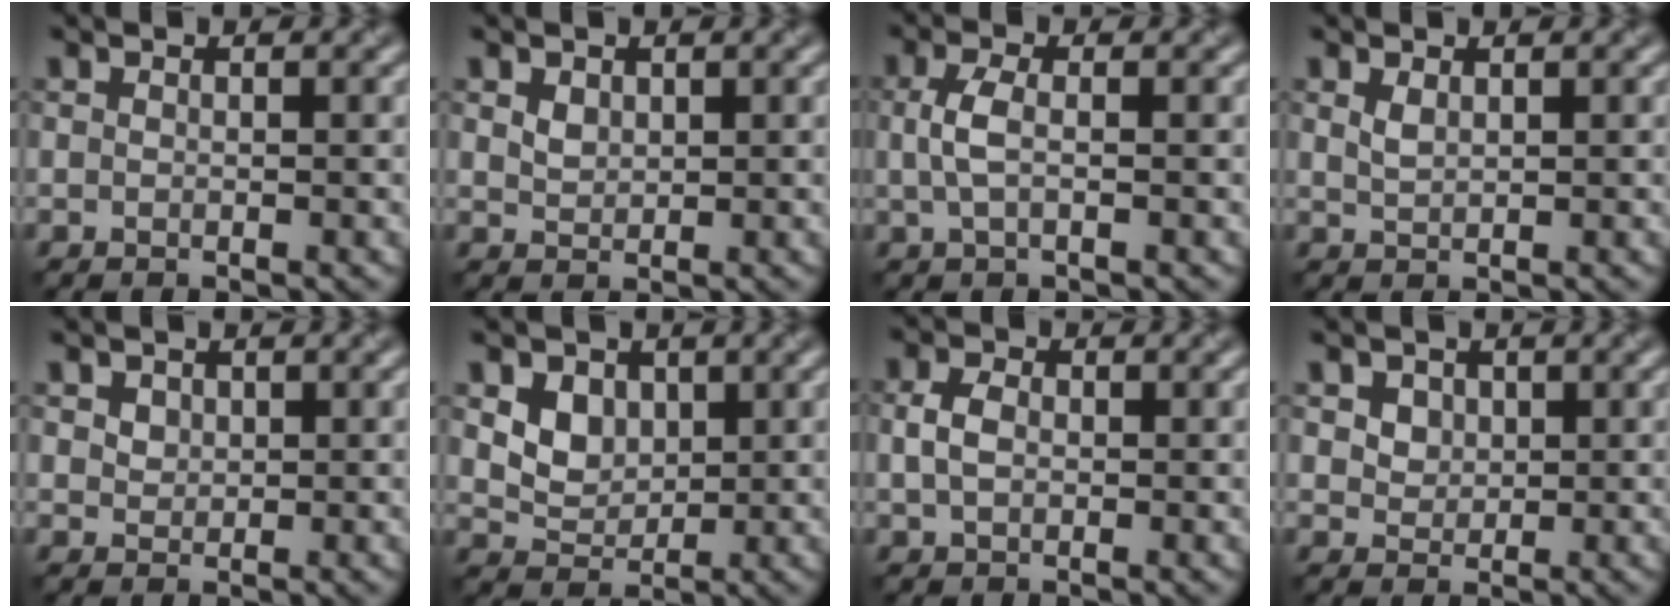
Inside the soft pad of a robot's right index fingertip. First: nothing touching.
{"total": 1.3, "force": [0.7, 0.9, 0.6], "torque": [-0.012, -0.001, 0.016]}
{"total": 2.4, "force": [0.1, 1.0, 2.2], "torque": [-0.052, 0.003, -0.001]}
{"total": 1.1, "force": [0.7, 0.5, 0.7], "torque": [-0.020, -0.001, 0.017]}
{"total": 1.4, "force": [0.8, 1.1, 0.5], "torque": [-0.009, 0.001, 0.016]}
{"total": 3.8, "force": [1.4, 2.9, 1.9], "torque": [-0.049, -0.011, 0.038]}
{"total": 2.5, "force": [0.2, 1.9, 1.7], "torque": [-0.038, 0.004, 0.000]}
{"total": 2.8, "force": [1.3, 2.1, 1.3], "torque": [-0.037, 0.003, 0.032]}